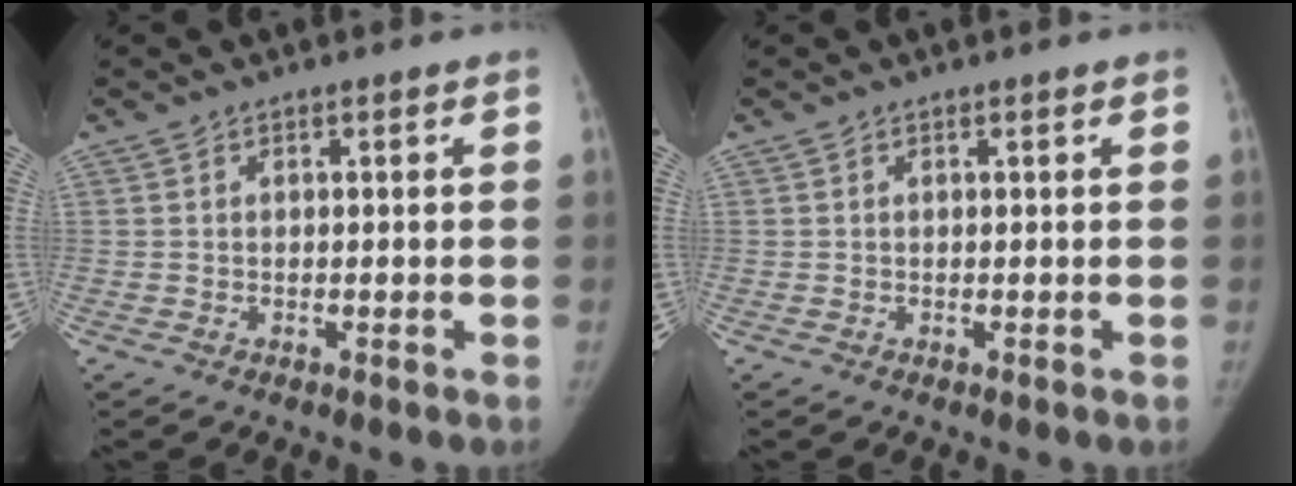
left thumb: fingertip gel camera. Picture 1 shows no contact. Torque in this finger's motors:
{"motor_torque": [-0.38, 0.00, -0.23, 0.11, -0.04]}